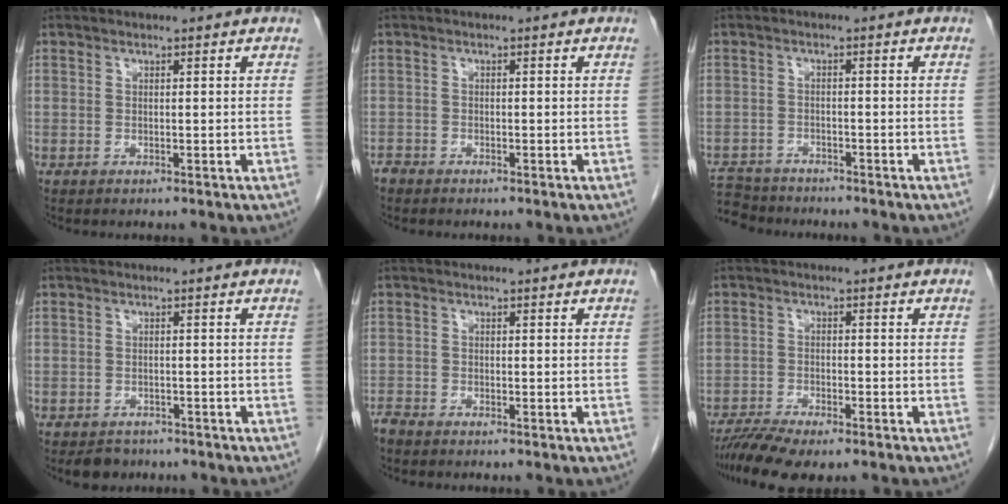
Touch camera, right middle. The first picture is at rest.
{"total": 1.0, "force": [-1.0, 0.4, 0.0], "torque": [-0.005, 0.000, -0.019]}
{"total": 7.4, "force": [-6.9, 2.5, 0.8], "torque": [-0.023, 0.002, -0.116]}
{"total": 2.8, "force": [-2.3, 1.6, 0.3], "torque": [-0.010, 0.002, -0.032]}
{"total": 1.6, "force": [-1.5, 0.3, 0.3], "torque": [-0.011, -0.003, -0.028]}
{"total": 6.5, "force": [-5.2, 1.0, 3.7], "torque": [-0.066, -0.010, -0.090]}